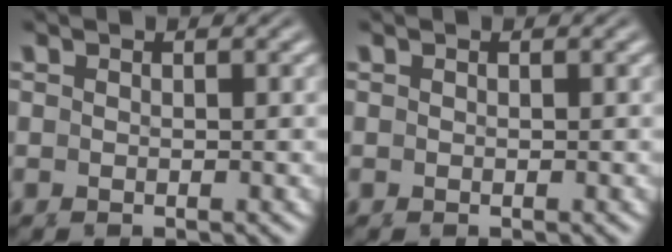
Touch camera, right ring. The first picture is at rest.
{"total": 0.0}